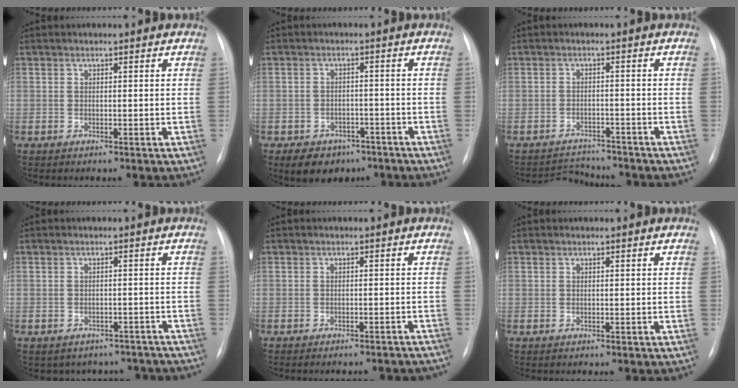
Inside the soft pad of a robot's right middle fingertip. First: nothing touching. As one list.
[{"total": 6.9, "force": [-4.7, 4.6, 2.1], "torque": [-0.034, 0.008, -0.062]}, {"total": 4.3, "force": [-4.2, 0.6, -0.9], "torque": [0.013, 0.006, -0.063]}, {"total": 9.1, "force": [-7.9, 4.3, 0.6], "torque": [0.003, 0.027, -0.081]}, {"total": 10.2, "force": [-9.5, 2.3, 2.9], "torque": [-0.032, 0.008, -0.096]}, {"total": 0.0}]